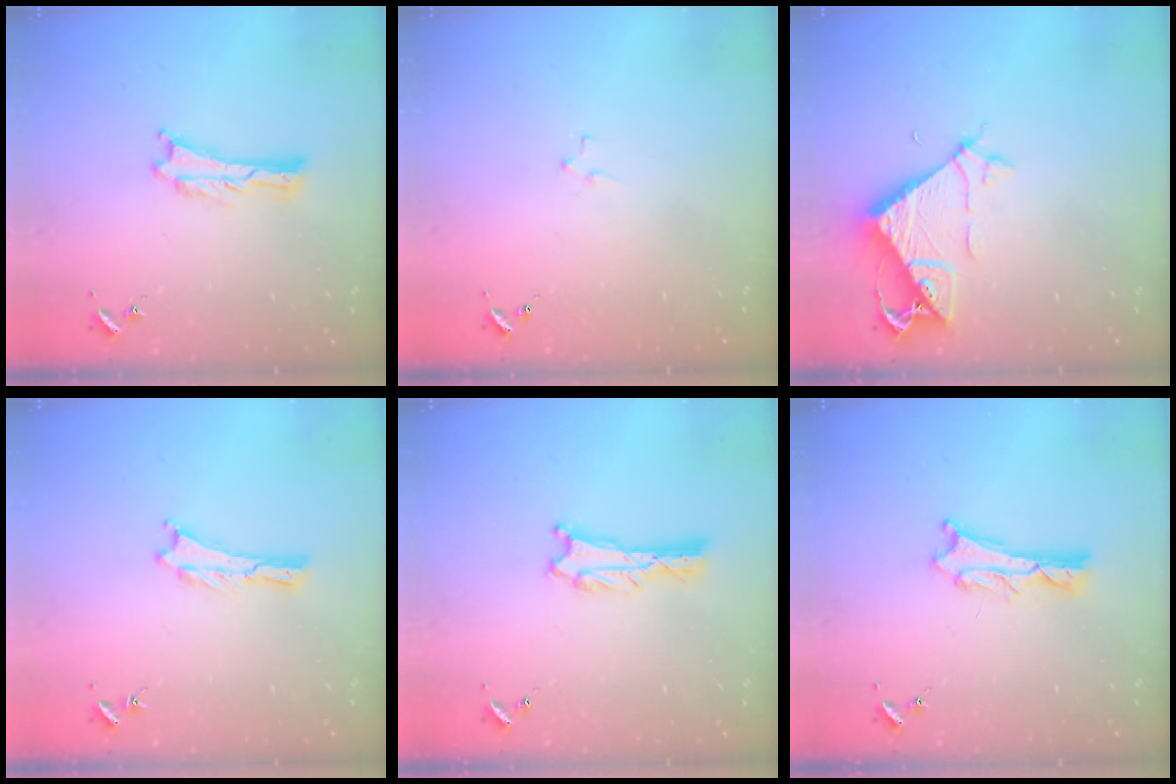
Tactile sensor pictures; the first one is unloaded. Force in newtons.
{"total": 2.1, "press": 2.1, "slide": 0.2}
{"total": 6.8, "press": 6.8, "slide": 0.6}
{"total": 0.0}
{"total": 0.9, "press": 0.9, "slide": 0.1}
{"total": 1.2, "press": 1.2, "slide": 0.2}